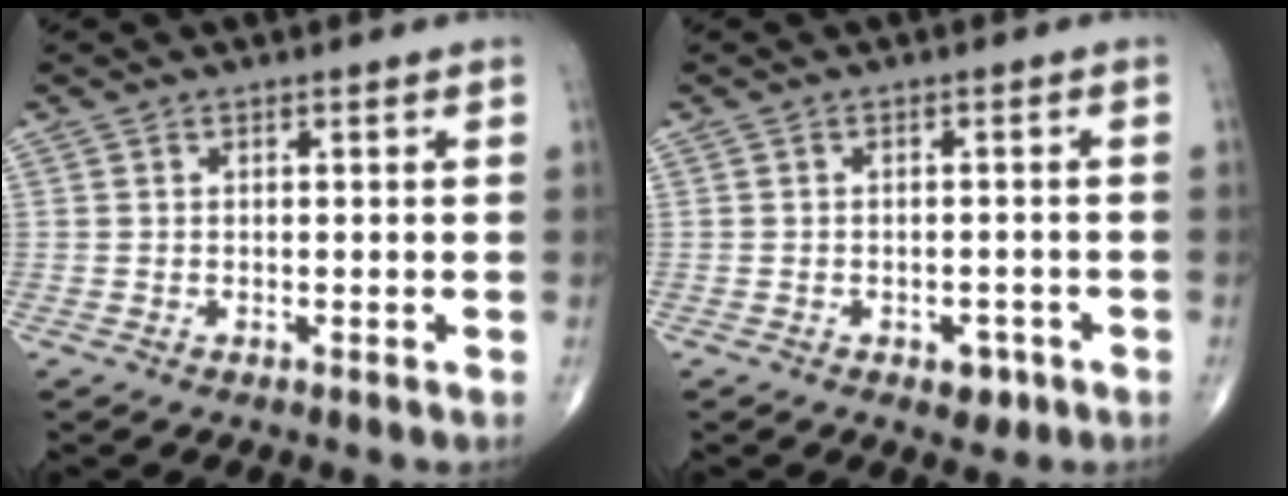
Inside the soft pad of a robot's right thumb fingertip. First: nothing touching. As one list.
[{"total": 2.9, "force": [-1.5, 1.8, 1.7], "torque": [-0.006, 0.007, -0.016]}]